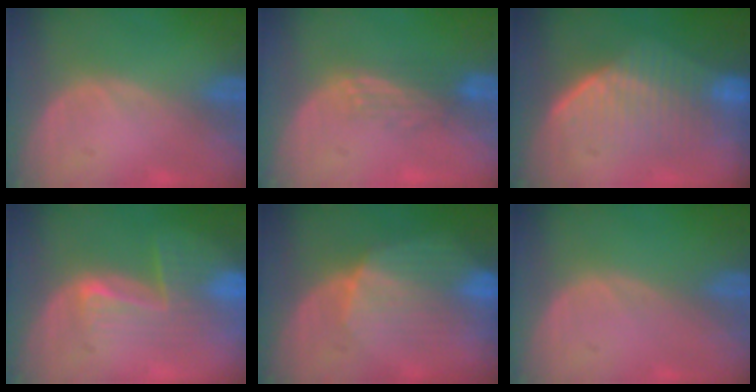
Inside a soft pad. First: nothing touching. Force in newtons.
{"total": 2.9, "press": 2.7, "slide": 1.1}
{"total": 7.5, "press": 7.5, "slide": 0.4}
{"total": 7.6, "press": 7.1, "slide": 2.8}
{"total": 8.3, "press": 8.1, "slide": 2.0}
{"total": 0.0}